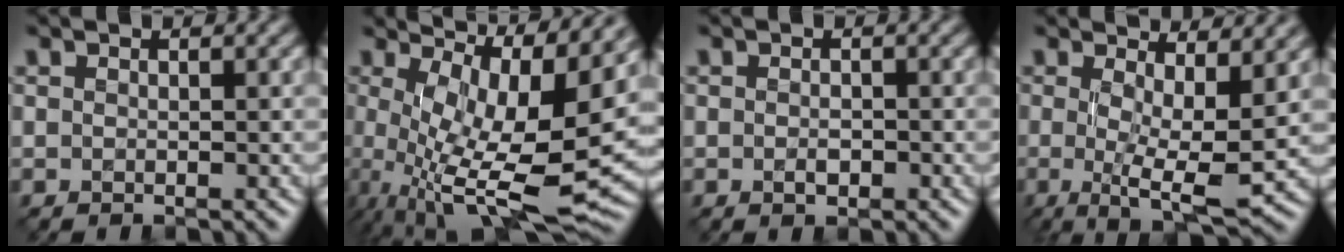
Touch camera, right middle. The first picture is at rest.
{"total": 14.6, "force": [2.0, 5.1, 13.5], "torque": [-0.196, -0.004, 0.052]}
{"total": 1.1, "force": [-0.4, 0.7, 0.8], "torque": [-0.015, 0.000, -0.006]}
{"total": 8.2, "force": [1.3, 2.2, 7.8], "torque": [-0.114, -0.010, 0.021]}